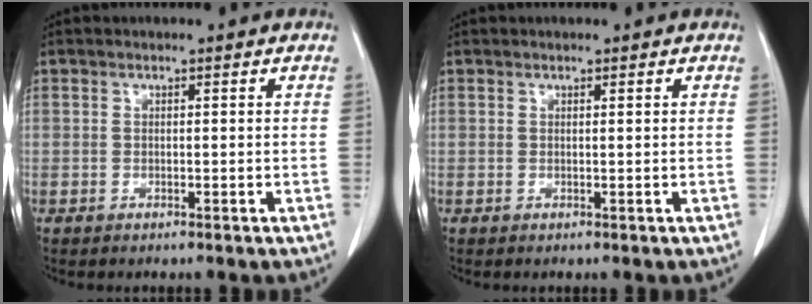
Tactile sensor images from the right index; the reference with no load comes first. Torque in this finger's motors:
{"motor_torque": [0.17, 0.00, 0.00, 0.00]}